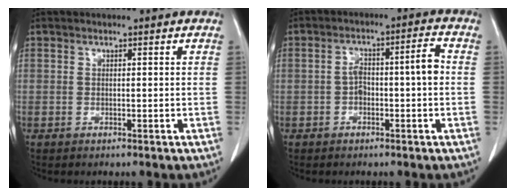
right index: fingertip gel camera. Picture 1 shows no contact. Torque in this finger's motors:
{"motor_torque": [0.11, -0.04, 0.16, 0.03]}